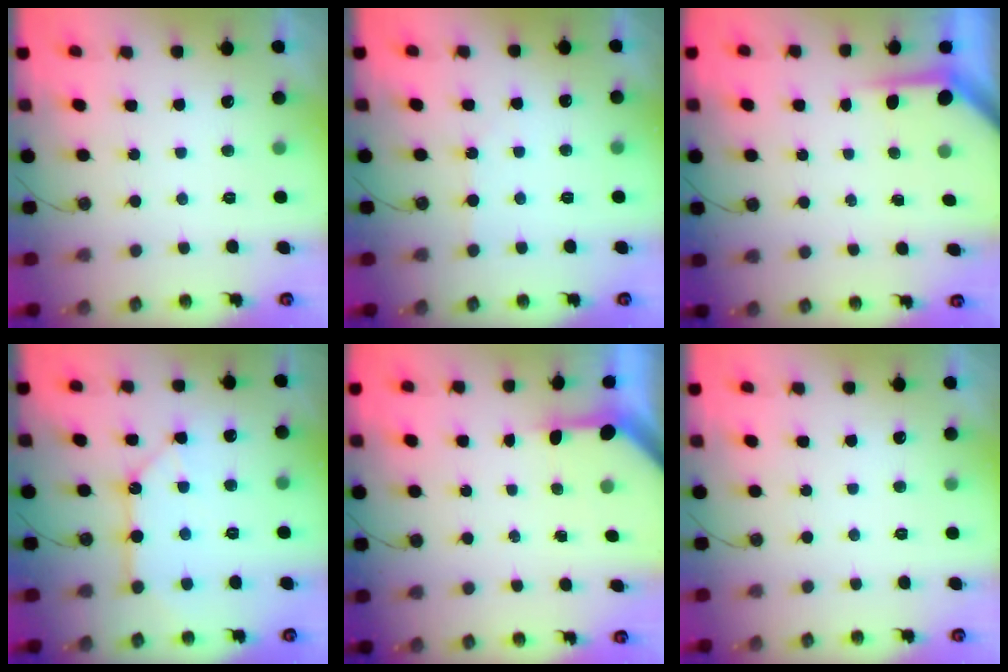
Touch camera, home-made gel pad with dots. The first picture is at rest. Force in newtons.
{"total": 2.4, "press": 2.4, "slide": 0.4}
{"total": 3.6, "press": 3.6, "slide": 0.4}
{"total": 10.8, "press": 10.8, "slide": 0.6}
{"total": 3.3, "press": 3.3, "slide": 0.2}
{"total": 0.0}